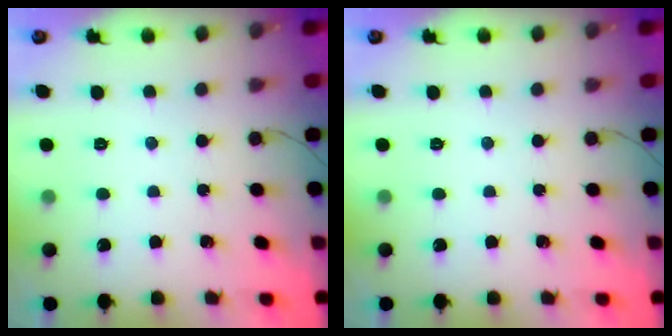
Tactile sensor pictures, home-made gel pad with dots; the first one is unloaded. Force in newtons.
{"total": 0.0}